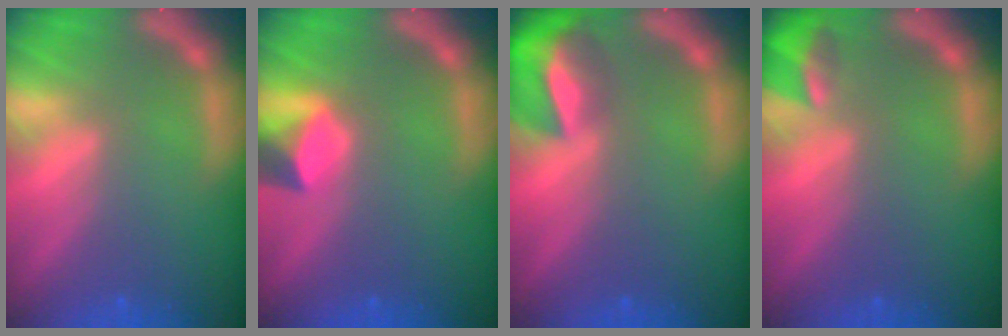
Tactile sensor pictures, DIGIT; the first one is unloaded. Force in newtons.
{"total": 3.0}
{"total": 7.4}
{"total": 2.9}